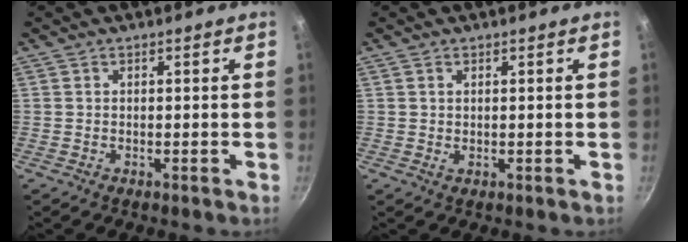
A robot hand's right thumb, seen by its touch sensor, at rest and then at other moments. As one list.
[{"total": 0.6, "force": [0.3, 0.3, 0.4], "torque": [-0.007, -0.003, 0.005]}]